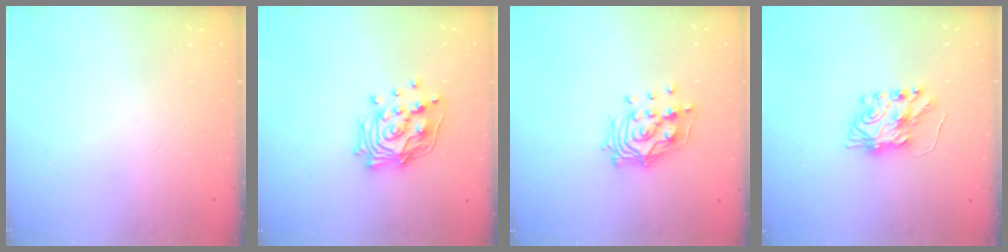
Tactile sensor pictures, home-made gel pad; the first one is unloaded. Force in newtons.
{"total": 15.4, "press": 15.2, "slide": 1.8}
{"total": 12.3, "press": 12.2, "slide": 1.7}
{"total": 7.3, "press": 7.3, "slide": 0.5}